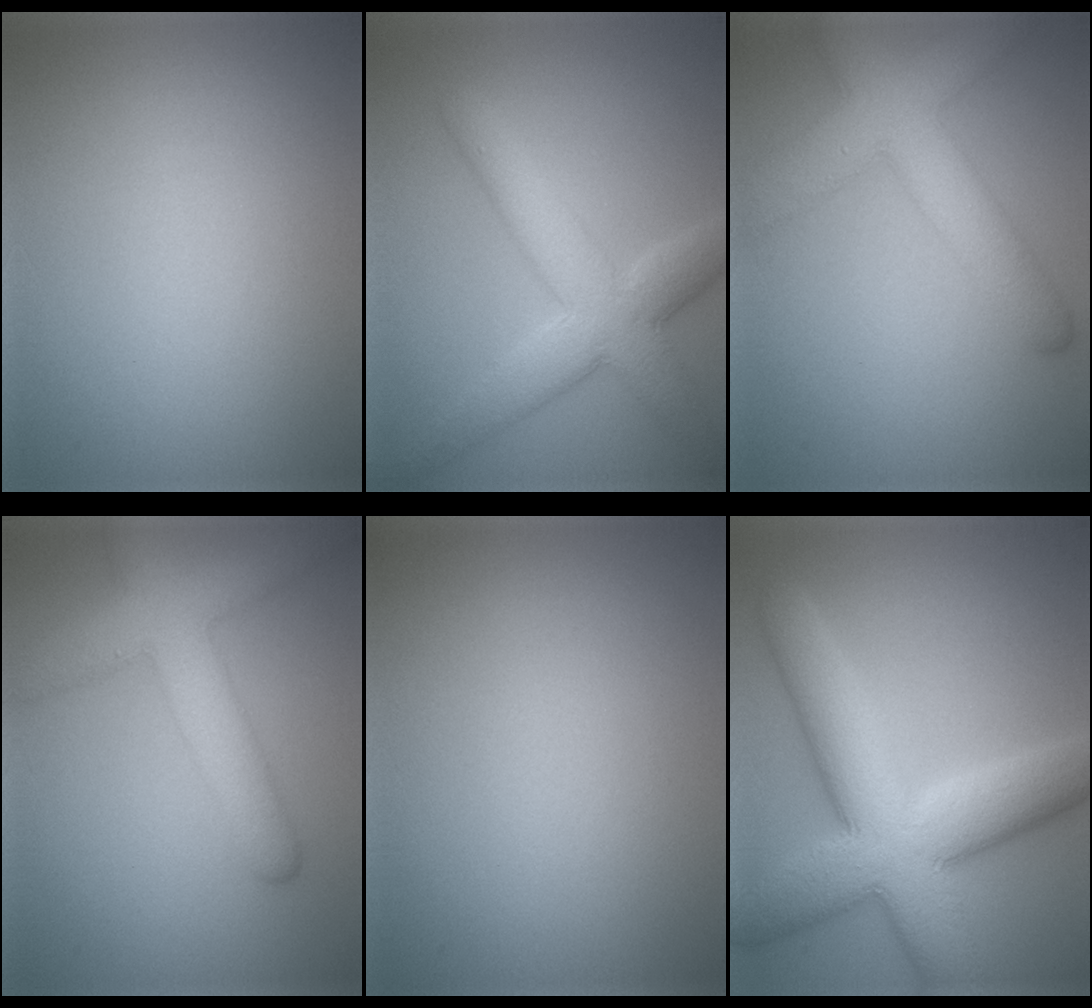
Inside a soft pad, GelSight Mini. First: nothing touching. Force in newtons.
{"total": 6.7, "press": 6.7, "slide": 0.2}
{"total": 7.0, "press": 7.0, "slide": 0.4}
{"total": 6.9, "press": 6.9, "slide": 0.2}
{"total": 0.0}
{"total": 10.8, "press": 10.8, "slide": 0.4}